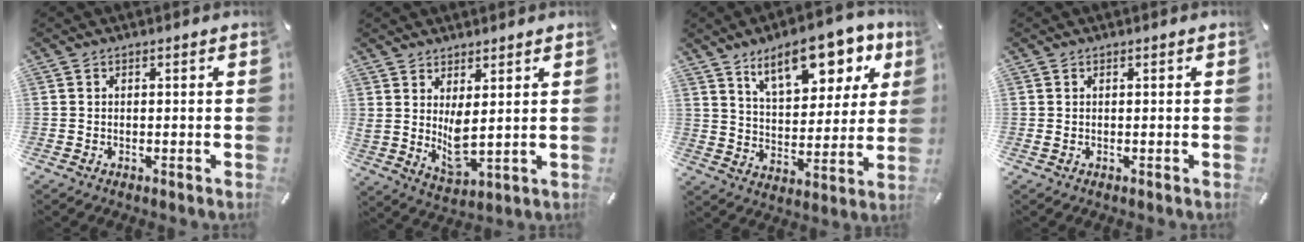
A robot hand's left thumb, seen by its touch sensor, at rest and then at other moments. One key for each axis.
{"total": 6.3, "fx": 3.1, "fy": 2.4, "fz": 4.9, "tx": -0.098, "ty": -0.032, "tz": 0.057}
{"total": 16.8, "fx": 10.4, "fy": 8.1, "fz": 10.3, "tx": -0.149, "ty": -0.046, "tz": 0.176}
{"total": 0.6, "fx": 0.1, "fy": 0.1, "fz": 0.6, "tx": -0.011, "ty": 0.000, "tz": 0.002}